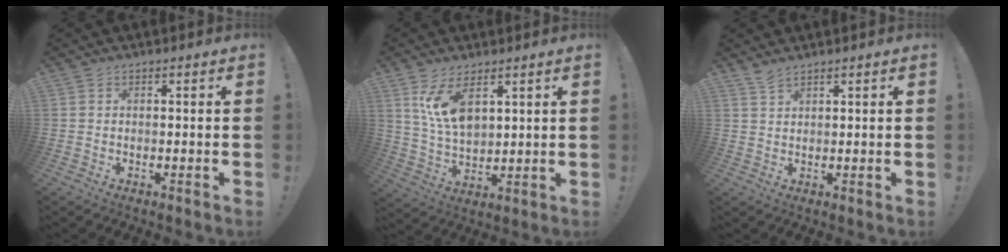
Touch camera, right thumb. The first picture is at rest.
{"total": 10.3, "force": [5.3, 5.4, 7.0], "torque": [-0.128, -0.026, 0.100]}
{"total": 2.5, "force": [2.2, 0.6, 1.1], "torque": [-0.024, -0.010, 0.041]}